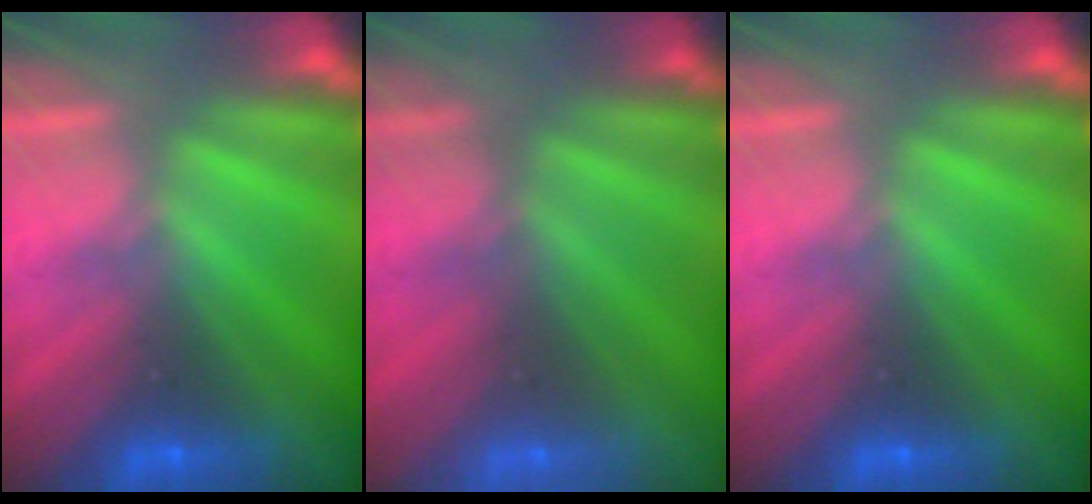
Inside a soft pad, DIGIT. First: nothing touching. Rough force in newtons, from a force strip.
{"total": 3.0}
{"total": 0.0}